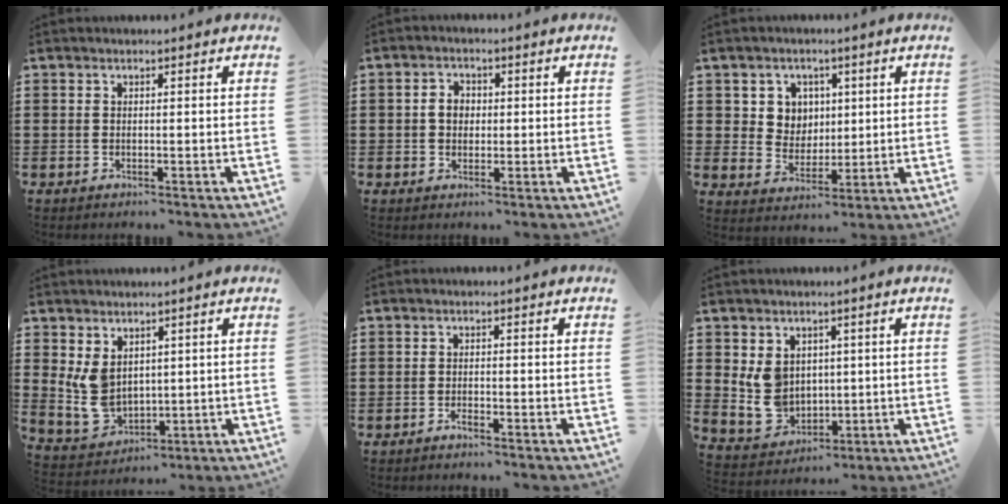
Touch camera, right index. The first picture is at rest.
{"total": 2.9, "force": [0.1, 2.3, 1.8], "torque": [-0.041, 0.011, 0.000]}
{"total": 5.4, "force": [2.0, 4.9, 1.0], "torque": [-0.046, 0.016, 0.037]}
{"total": 6.1, "force": [2.3, 4.4, 3.5], "torque": [-0.103, -0.003, 0.042]}
{"total": 1.3, "force": [-1.2, 0.0, 0.6], "torque": [-0.012, -0.004, -0.023]}
{"total": 6.9, "force": [1.5, 5.9, 3.2], "torque": [-0.087, 0.007, 0.027]}